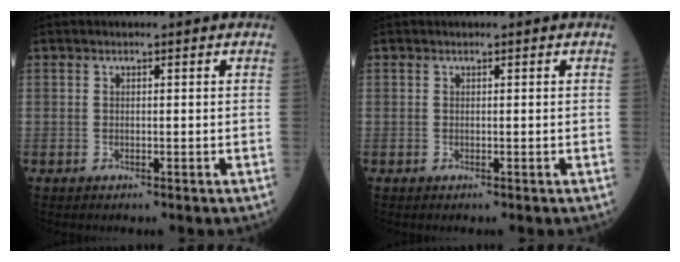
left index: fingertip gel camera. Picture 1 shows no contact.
{"total": 0.0}